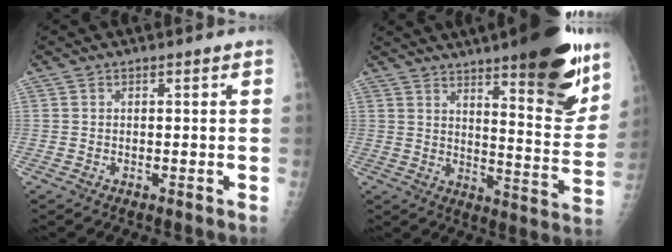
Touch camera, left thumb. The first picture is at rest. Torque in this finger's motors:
{"motor_torque": [2.22, 0.91, 1.23, -1.17, 0.11]}